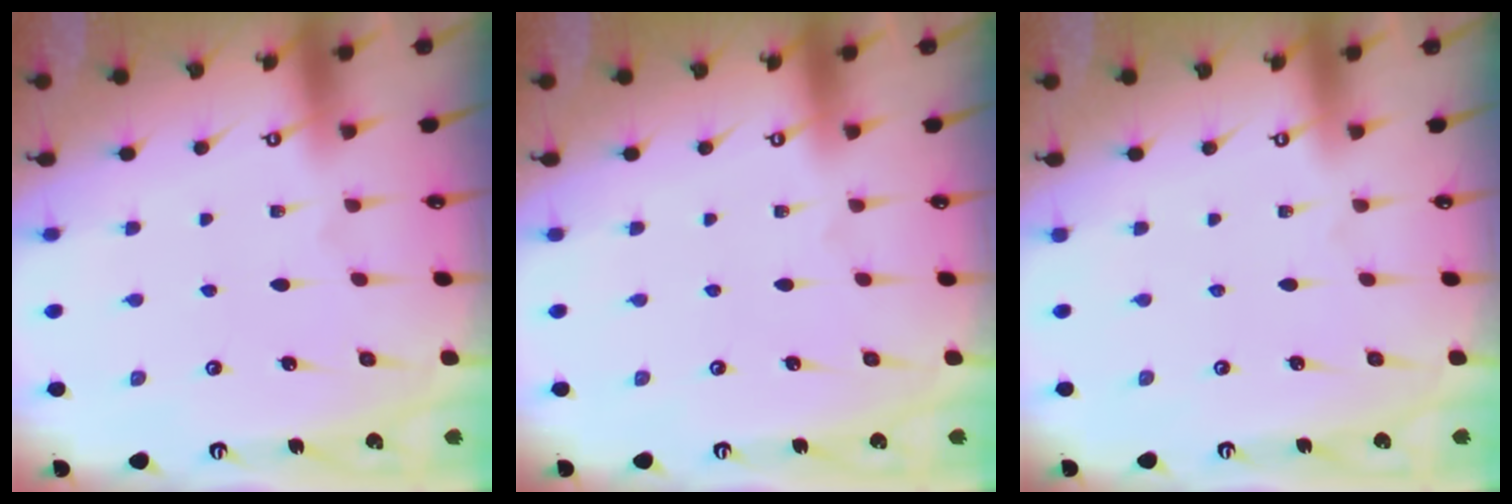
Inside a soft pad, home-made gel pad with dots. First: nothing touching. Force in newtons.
{"total": 0.0}
{"total": 0.0}